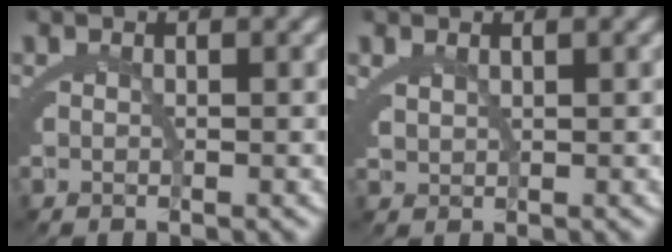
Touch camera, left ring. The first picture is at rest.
{"total": 1.0, "force": [1.0, -0.2, 0.2], "torque": [-0.006, -0.007, 0.029]}